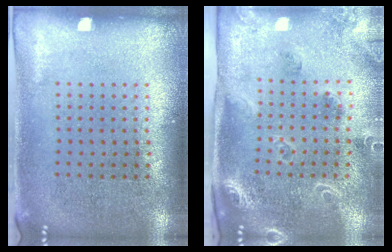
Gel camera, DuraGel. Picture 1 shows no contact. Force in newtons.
{"total": 1.7, "press": 1.7, "slide": 0.3}